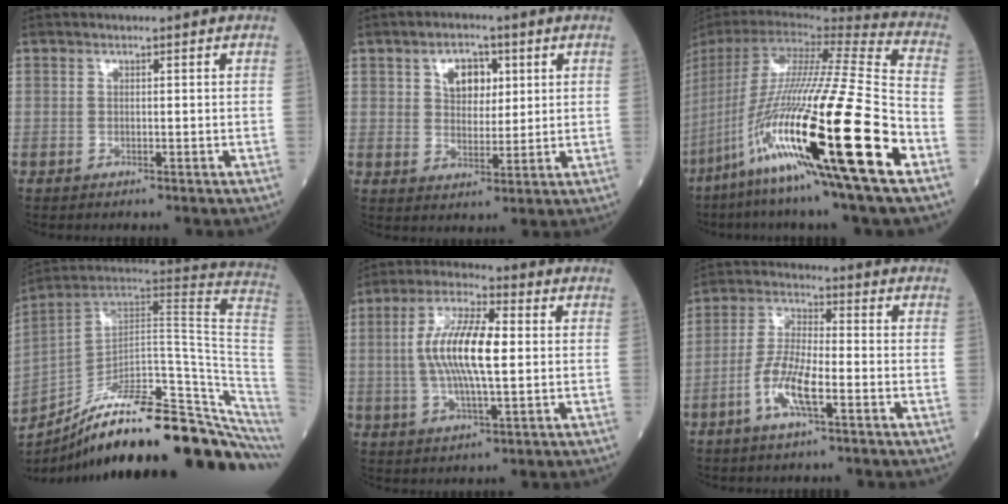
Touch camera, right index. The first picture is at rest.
{"total": 5.5, "force": [2.1, 3.4, 3.7], "torque": [-0.063, 0.009, 0.038]}
{"total": 34.8, "force": [-12.3, 2.3, 32.5], "torque": [-0.591, -0.067, -0.224]}
{"total": 28.8, "force": [-21.2, 3.3, 19.2], "torque": [-0.194, 0.008, -0.315]}
{"total": 11.8, "force": [0.6, 2.7, 11.5], "torque": [-0.231, 0.008, 0.010]}
{"total": 8.1, "force": [-3.4, 1.5, 7.2], "torque": [-0.154, -0.001, -0.068]}